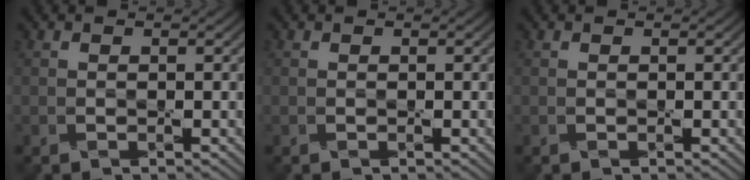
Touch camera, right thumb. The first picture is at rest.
{"total": 0.0}
{"total": 0.0}